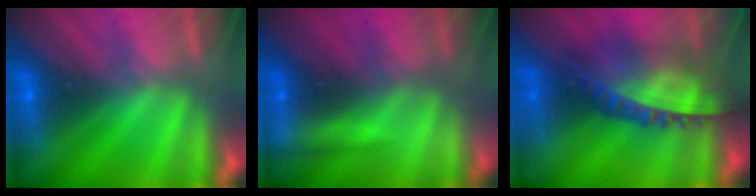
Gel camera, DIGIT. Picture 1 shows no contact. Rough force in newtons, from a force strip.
{"total": 2.1}
{"total": 8.8}